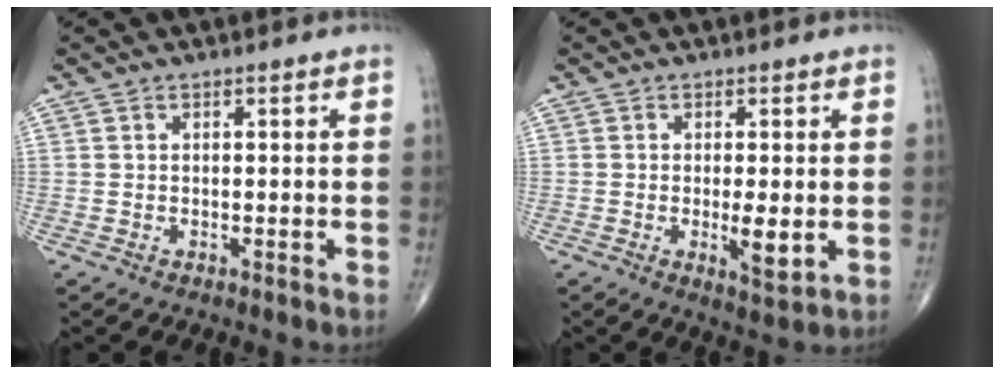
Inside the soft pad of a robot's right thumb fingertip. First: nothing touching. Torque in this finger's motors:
{"motor_torque": [2.29, 2.72, 1.10, -0.57, 0.27]}